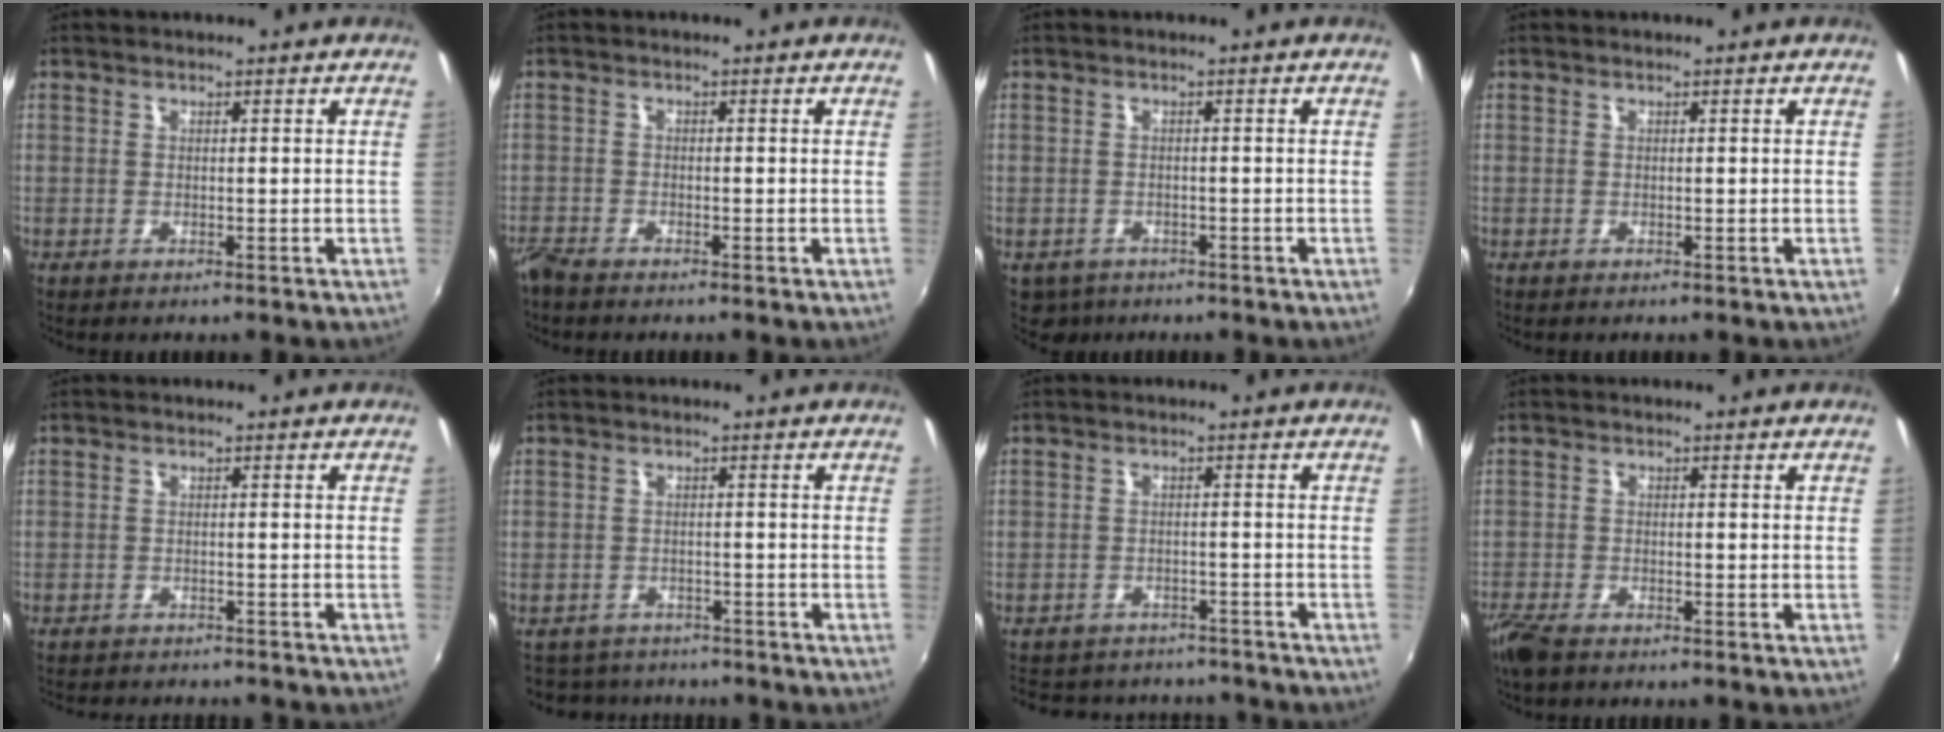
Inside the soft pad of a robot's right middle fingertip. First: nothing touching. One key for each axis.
{"total": 2.7, "fx": -2.5, "fy": 0.3, "fz": 1.1, "tx": -0.031, "ty": -0.012, "tz": -0.052}
{"total": 3.0, "fx": -1.8, "fy": 2.2, "fz": 0.8, "tx": -0.021, "ty": -0.005, "tz": -0.024}
{"total": 0.0}
{"total": 6.4, "fx": -6.0, "fy": 1.4, "fz": 2.0, "tx": -0.051, "ty": -0.013, "tz": -0.085}
{"total": 6.2, "fx": -5.1, "fy": 3.4, "fz": 0.6, "tx": -0.022, "ty": 0.016, "tz": -0.081}
{"total": 13.3, "fx": -11.4, "fy": 5.7, "fz": 3.9, "tx": -0.096, "ty": 0.024, "tz": -0.152}
{"total": 5.5, "fx": -4.4, "fy": 1.6, "fz": 2.8, "tx": -0.079, "ty": -0.021, "tz": -0.089}